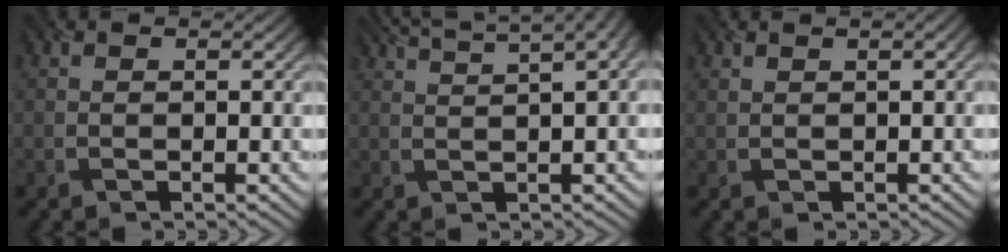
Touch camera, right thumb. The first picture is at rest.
{"total": 8.9, "force": [5.7, 1.9, 6.5], "torque": [-0.084, 0.048, 0.061]}
{"total": 1.1, "force": [0.7, 0.2, 0.8], "torque": [-0.016, 0.003, 0.019]}